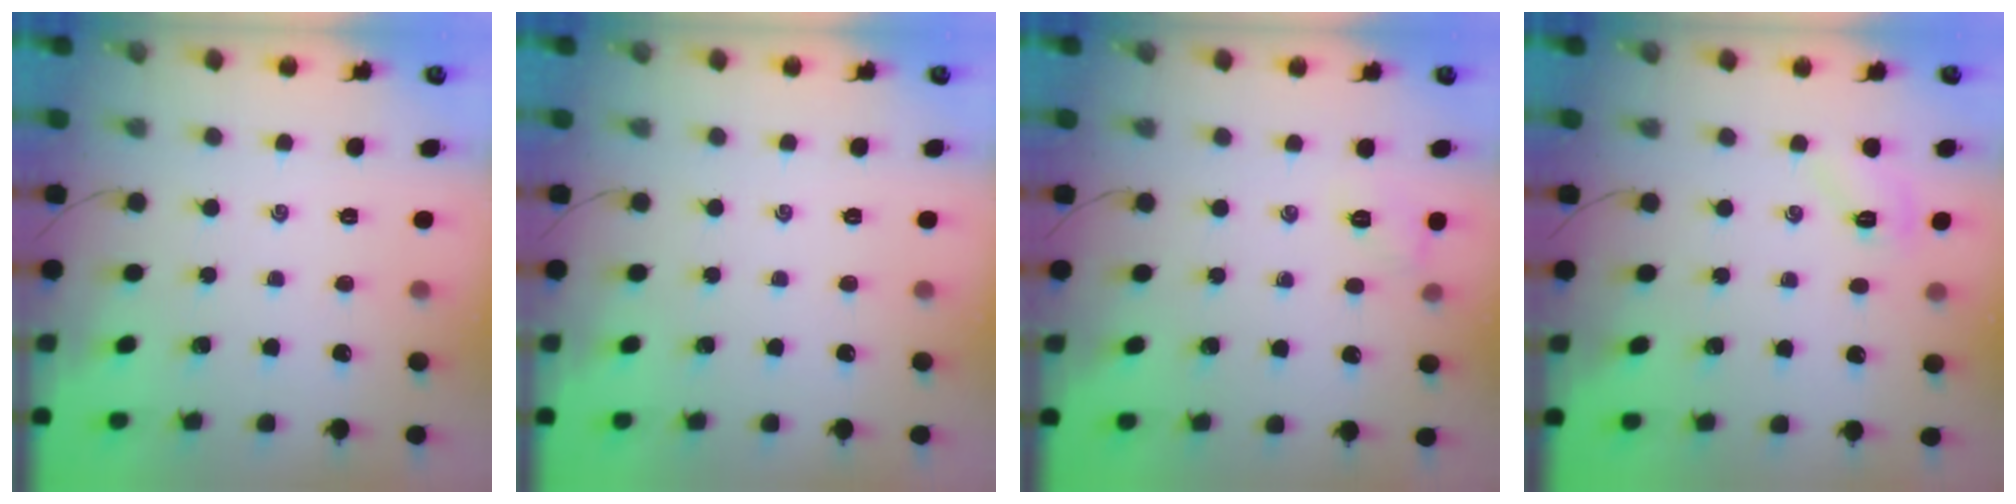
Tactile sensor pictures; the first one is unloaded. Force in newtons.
{"total": 0.0}
{"total": 5.8, "press": 5.6, "slide": 1.5}
{"total": 7.0, "press": 6.8, "slide": 1.5}